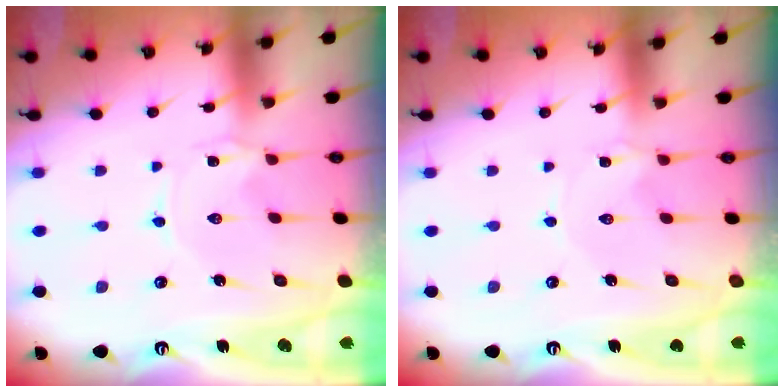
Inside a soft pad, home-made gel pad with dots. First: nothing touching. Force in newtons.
{"total": 0.5, "press": 0.5, "slide": 0.2}